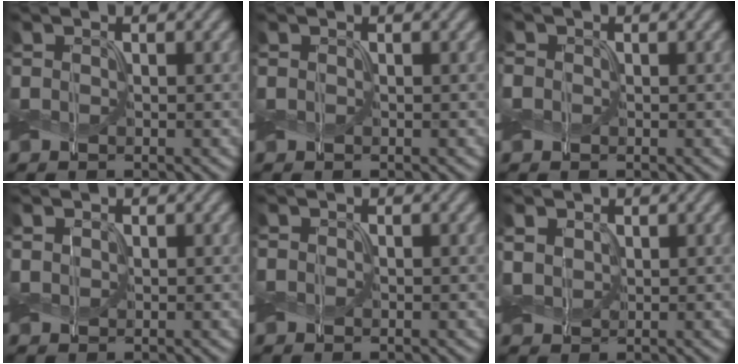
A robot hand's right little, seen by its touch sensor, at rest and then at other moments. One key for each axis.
{"total": 0.0}
{"total": 0.6, "fx": -0.1, "fy": 0.5, "fz": 0.0, "tx": 0.000, "ty": 0.001, "tz": -0.004}
{"total": 0.7, "fx": 0.4, "fy": 0.5, "fz": 0.3, "tx": -0.008, "ty": 0.001, "tz": 0.008}
{"total": 0.0}
{"total": 1.9, "fx": 0.7, "fy": 1.4, "fz": 0.9, "tx": -0.029, "ty": 0.000, "tz": 0.012}